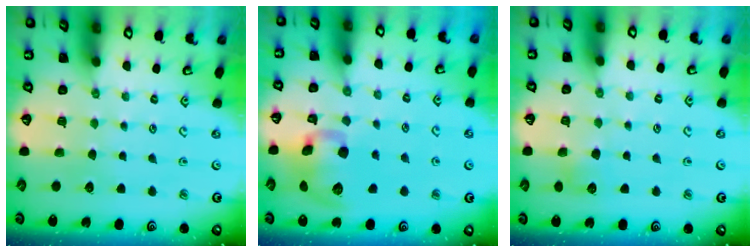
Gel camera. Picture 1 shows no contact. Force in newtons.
{"total": 12.7, "press": 12.5, "slide": 2.0}
{"total": 4.6, "press": 4.6, "slide": 0.6}